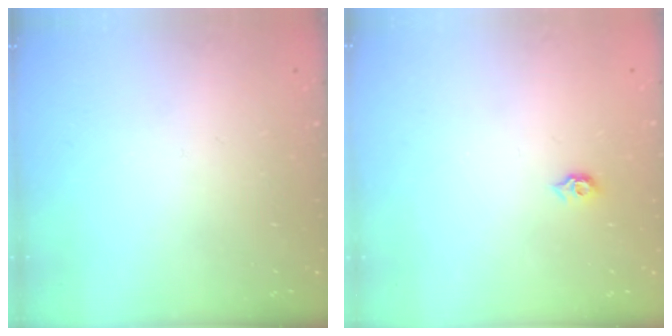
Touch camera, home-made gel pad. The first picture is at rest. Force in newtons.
{"total": 5.3, "press": 5.2, "slide": 0.8}